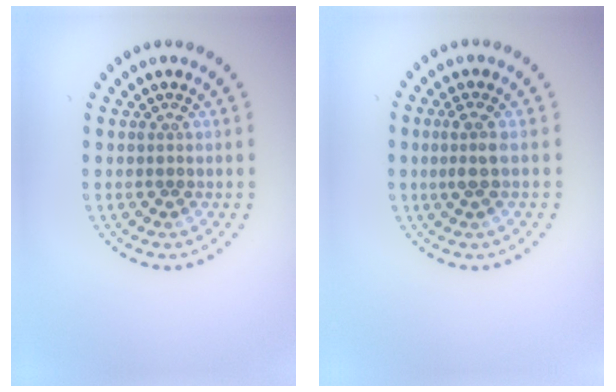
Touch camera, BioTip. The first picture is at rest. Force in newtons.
{"total": 1.5, "press": 1.2, "slide": 0.9}